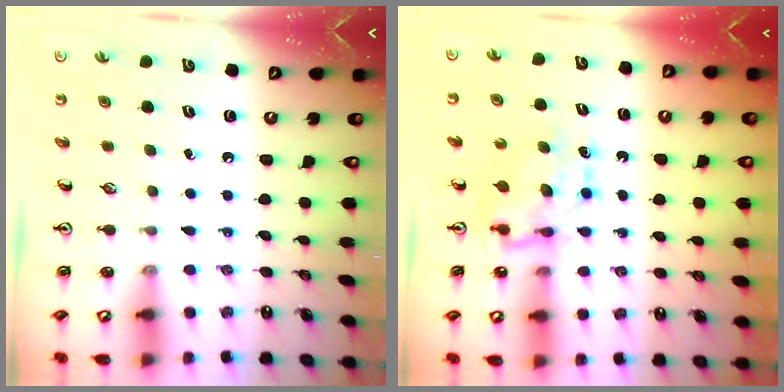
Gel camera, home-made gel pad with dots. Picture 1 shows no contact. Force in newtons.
{"total": 7.3, "press": 7.3, "slide": 0.3}